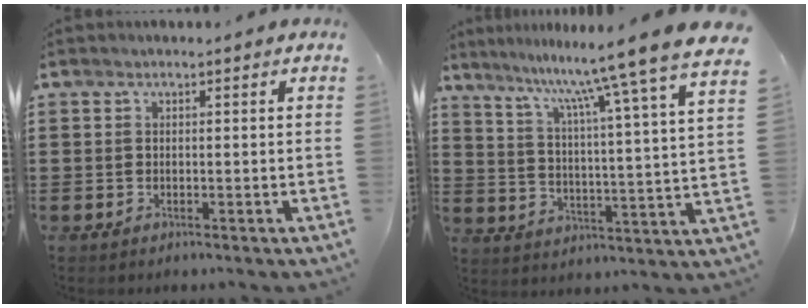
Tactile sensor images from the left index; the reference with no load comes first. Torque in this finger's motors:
{"motor_torque": [1.03, -1.11, 1.05, 0.21]}